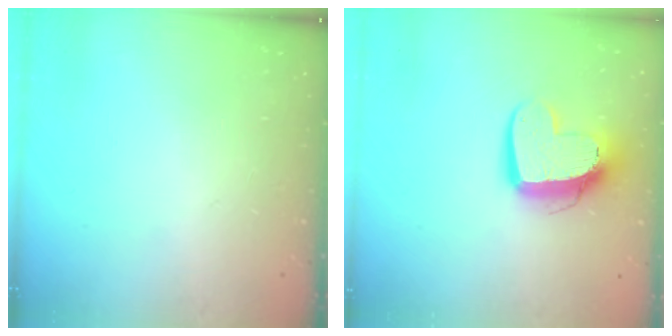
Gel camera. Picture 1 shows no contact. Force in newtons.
{"total": 13.3, "press": 13.2, "slide": 1.2}